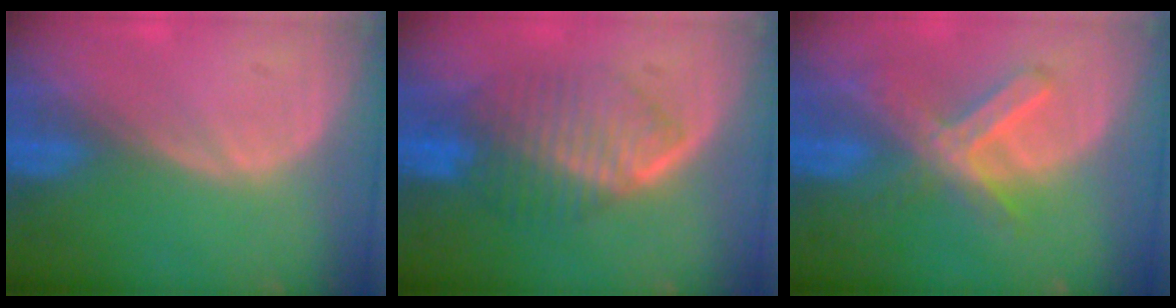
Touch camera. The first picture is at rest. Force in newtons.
{"total": 7.2, "press": 7.2, "slide": 0.4}
{"total": 7.3, "press": 6.3, "slide": 3.7}